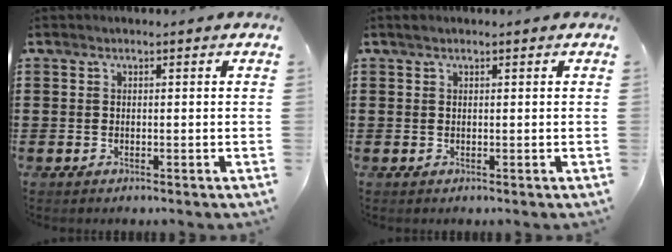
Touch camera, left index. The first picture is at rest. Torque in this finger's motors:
{"motor_torque": [1.01, 1.13, 0.05, 0.03]}